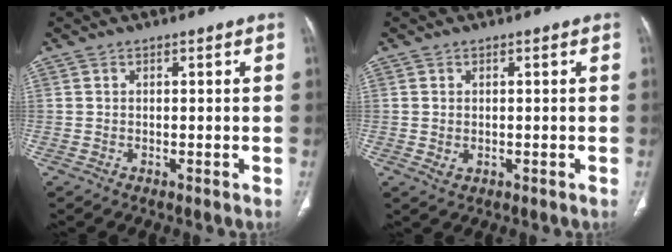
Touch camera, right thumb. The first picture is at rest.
{"total": 1.5, "force": [-0.1, 1.2, 1.0], "torque": [-0.019, -0.003, 0.004]}